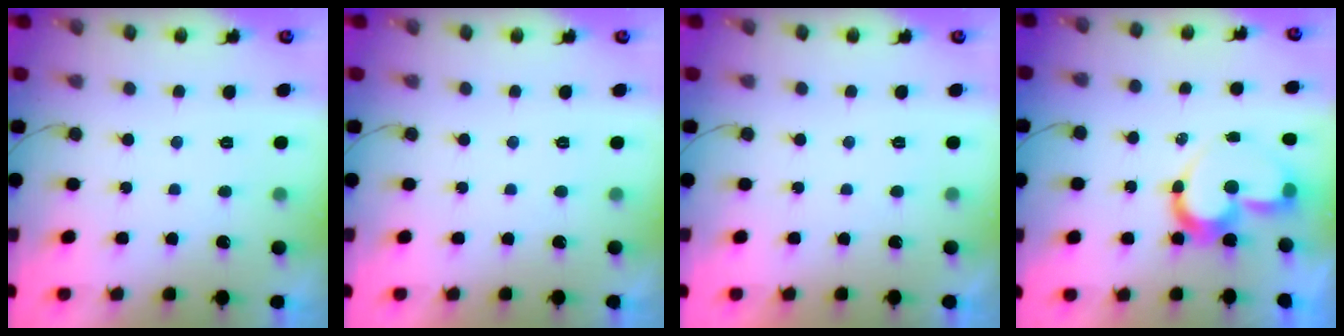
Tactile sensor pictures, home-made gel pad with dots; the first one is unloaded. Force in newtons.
{"total": 1.6, "press": 1.6, "slide": 0.0}
{"total": 1.7, "press": 1.7, "slide": 0.1}
{"total": 12.1, "press": 12.0, "slide": 1.0}